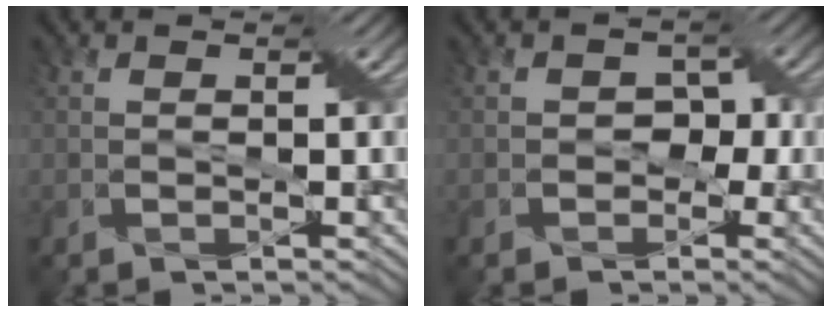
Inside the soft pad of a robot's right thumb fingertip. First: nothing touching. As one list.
[{"total": 2.1, "force": [-0.6, 2.0, 0.6], "torque": [0.005, 0.007, -0.015]}]